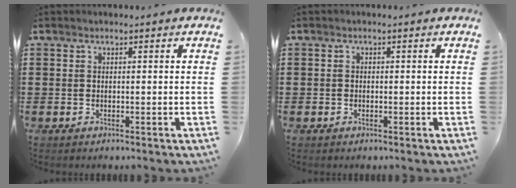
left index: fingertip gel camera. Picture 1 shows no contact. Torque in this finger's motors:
{"motor_torque": [-0.10, 0.01, -0.03, -0.01]}